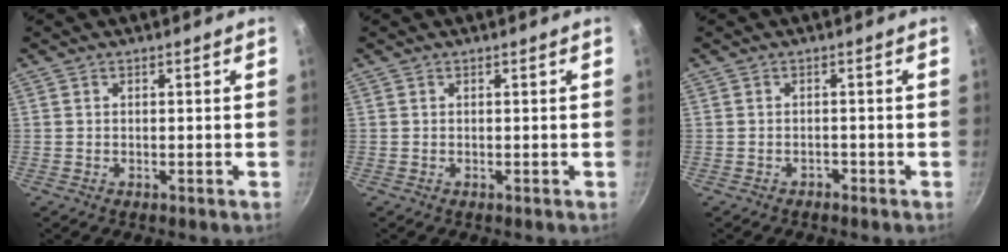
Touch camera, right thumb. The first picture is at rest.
{"total": 0.0}
{"total": 1.0, "force": [-0.8, 0.6, 0.1], "torque": [-0.001, 0.004, -0.016]}